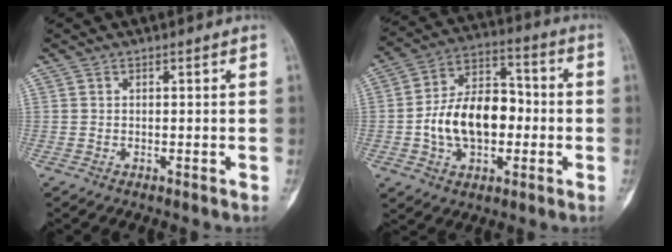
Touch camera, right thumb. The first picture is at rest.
{"total": 15.9, "force": [-2.0, 10.2, 12.0], "torque": [-0.186, 0.038, -0.033]}